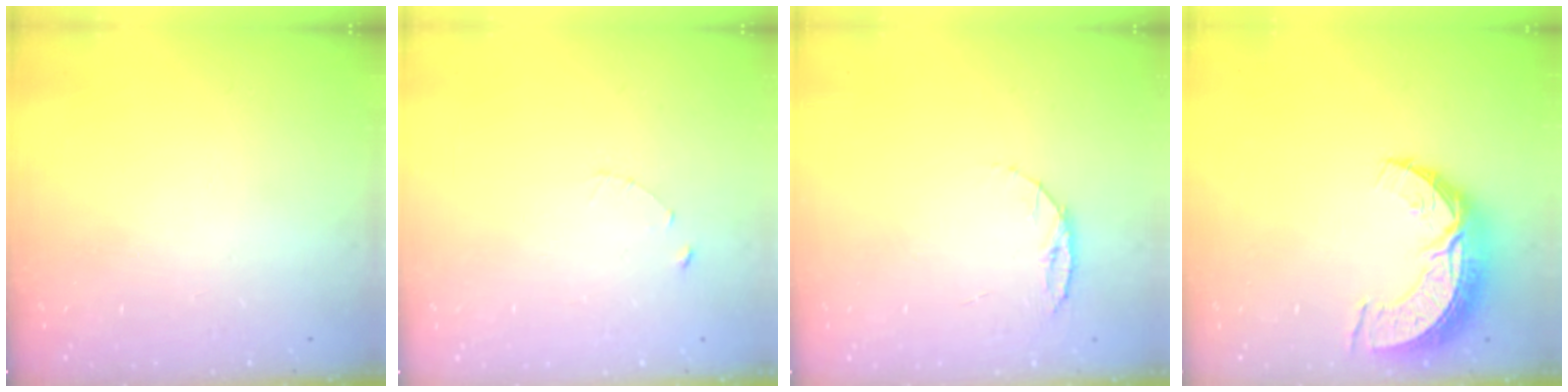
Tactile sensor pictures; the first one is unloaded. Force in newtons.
{"total": 1.2, "press": 1.1, "slide": 0.2}
{"total": 5.4, "press": 5.3, "slide": 0.6}
{"total": 9.7, "press": 9.7, "slide": 0.7}